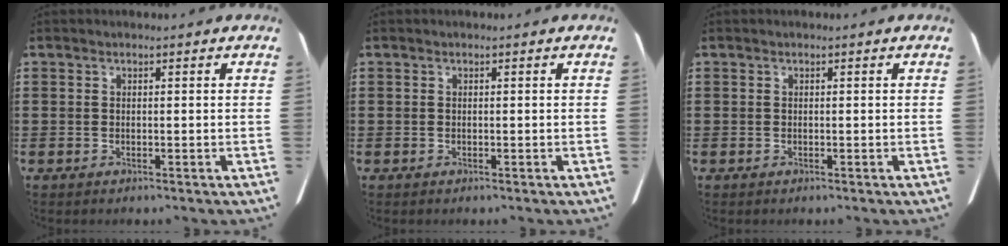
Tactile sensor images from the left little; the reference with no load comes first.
{"total": 0.0}
{"total": 0.0}